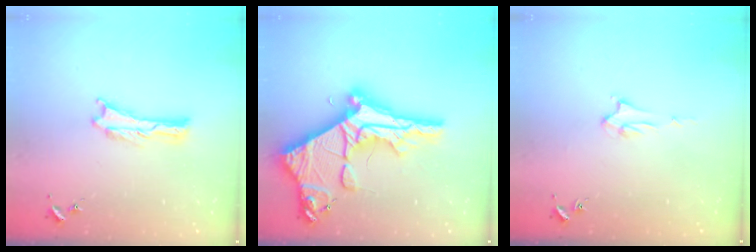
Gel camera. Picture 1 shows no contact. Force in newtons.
{"total": 12.9, "press": 12.9, "slide": 1.3}
{"total": 1.9, "press": 1.9, "slide": 0.1}